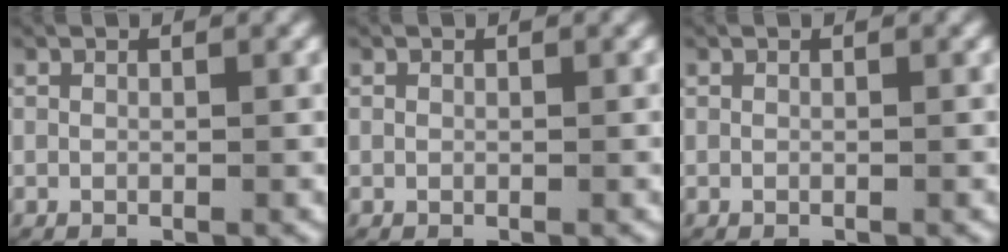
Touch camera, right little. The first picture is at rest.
{"total": 0.0}
{"total": 0.0}